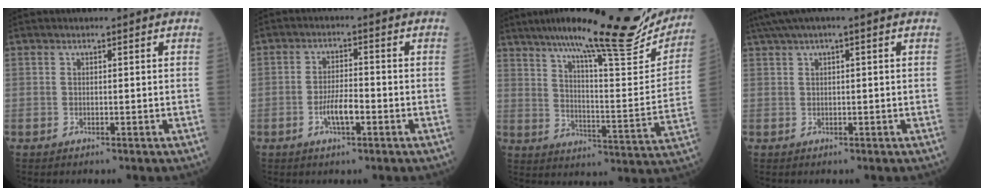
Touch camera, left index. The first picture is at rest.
{"total": 4.2, "force": [-1.8, 1.1, 3.6], "torque": [-0.071, 0.002, -0.035]}
{"total": 25.1, "force": [20.7, 2.9, 13.8], "torque": [-0.214, -0.026, 0.281]}
{"total": 4.2, "force": [2.5, 0.0, 3.4], "torque": [-0.069, 0.030, 0.047]}